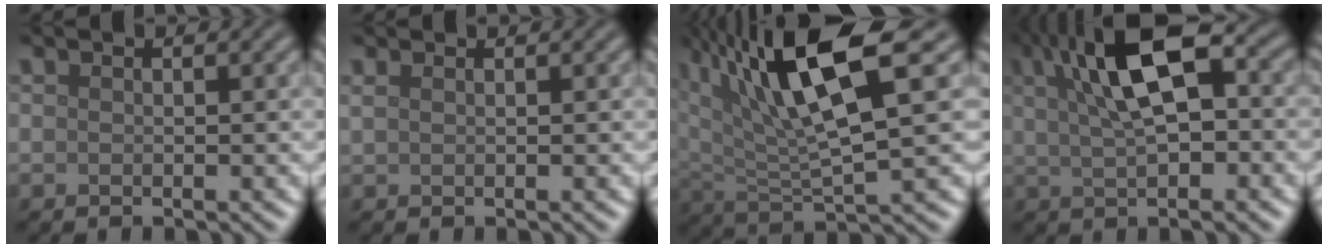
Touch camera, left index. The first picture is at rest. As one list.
[{"total": 1.1, "force": [0.9, 0.3, 0.5], "torque": [-0.015, 0.000, 0.017]}, {"total": 11.0, "force": [5.1, 3.0, 9.2], "torque": [-0.173, 0.011, 0.094]}, {"total": 10.0, "force": [2.8, 3.9, 8.8], "torque": [-0.142, 0.018, 0.035]}]